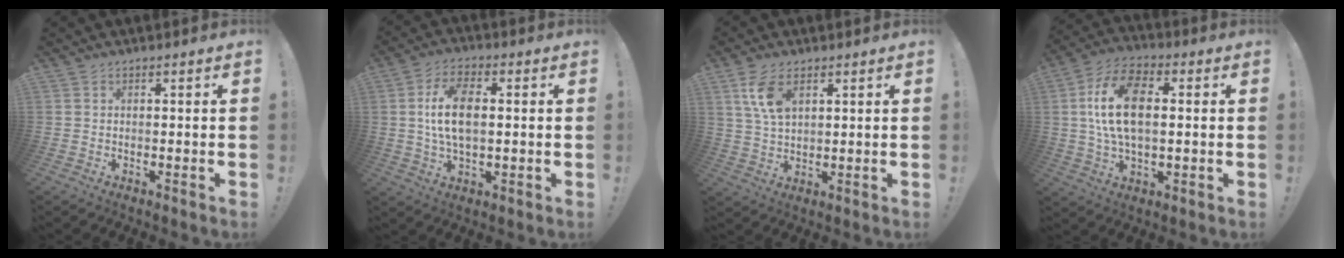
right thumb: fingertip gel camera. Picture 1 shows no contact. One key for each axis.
{"total": 11.7, "fx": 1.1, "fy": 6.4, "fz": 9.6, "tx": -0.176, "ty": -0.001, "tz": 0.017}
{"total": 8.3, "fx": 3.8, "fy": 4.2, "fz": 6.0, "tx": -0.116, "ty": -0.011, "tz": 0.071}
{"total": 16.0, "fx": 1.9, "fy": 9.4, "fz": 12.8, "tx": -0.235, "ty": 0.007, "tz": 0.033}